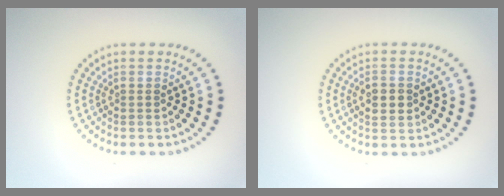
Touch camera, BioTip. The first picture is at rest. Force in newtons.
{"total": 2.6, "press": 2.6, "slide": 0.2}